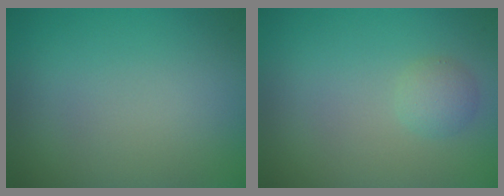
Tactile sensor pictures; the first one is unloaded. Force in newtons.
{"total": 1.3, "press": 1.3, "slide": 0.2}